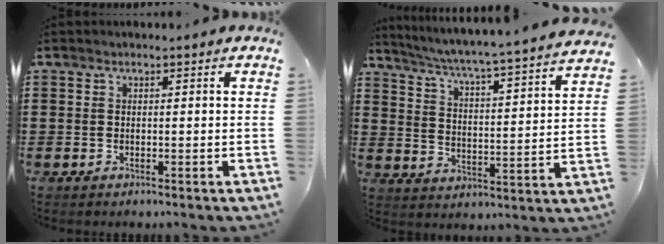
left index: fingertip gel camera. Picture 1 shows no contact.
{"total": 4.1, "force": [3.6, -1.3, 1.6], "torque": [-0.051, -0.047, 0.048]}